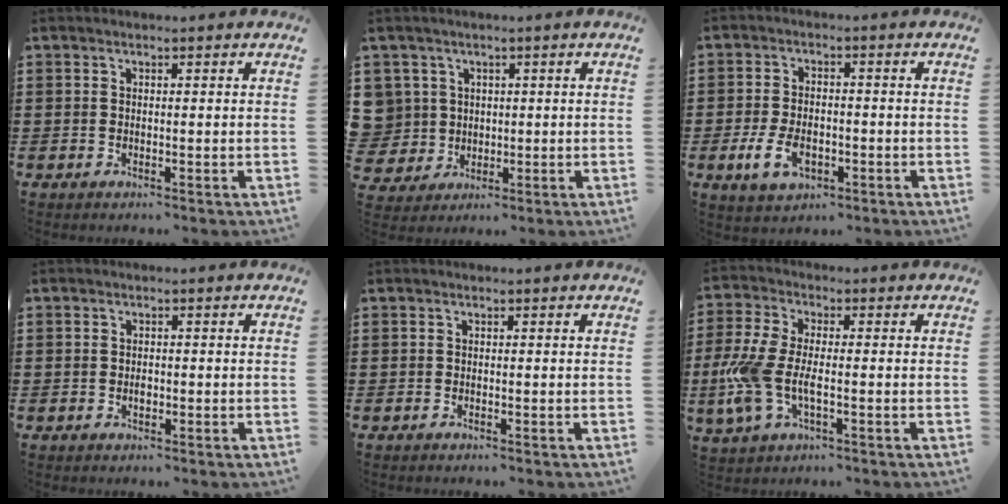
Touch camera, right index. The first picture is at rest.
{"total": 5.2, "force": [1.1, 5.1, 0.1], "torque": [-0.037, 0.013, 0.020]}
{"total": 5.3, "force": [-1.9, 3.1, 3.9], "torque": [-0.095, -0.004, -0.039]}
{"total": 1.3, "force": [-0.3, 1.1, 0.7], "torque": [-0.015, 0.003, -0.005]}
{"total": 0.0}
{"total": 8.1, "force": [-1.6, 3.8, 7.0], "torque": [-0.183, -0.017, -0.038]}